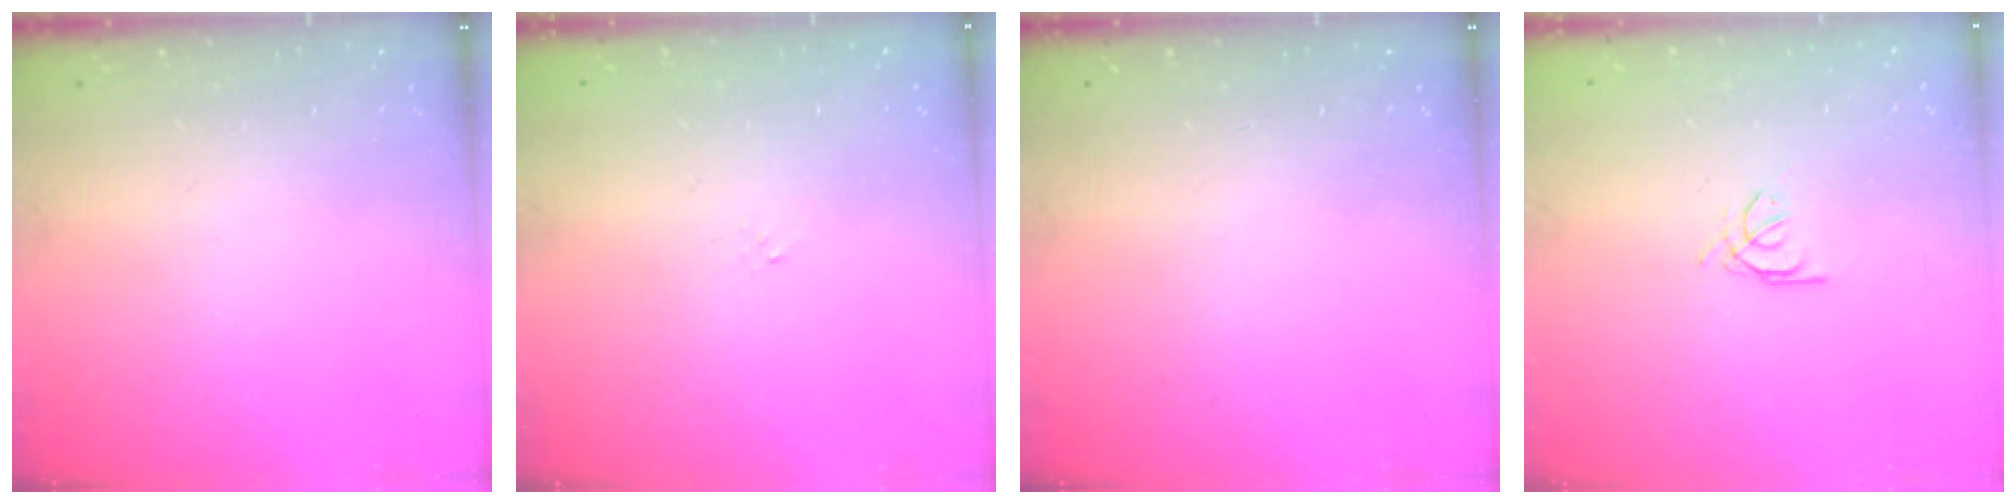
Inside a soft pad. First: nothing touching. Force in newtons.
{"total": 1.2, "press": 1.2, "slide": 0.4}
{"total": 0.0}
{"total": 1.4, "press": 1.3, "slide": 0.3}